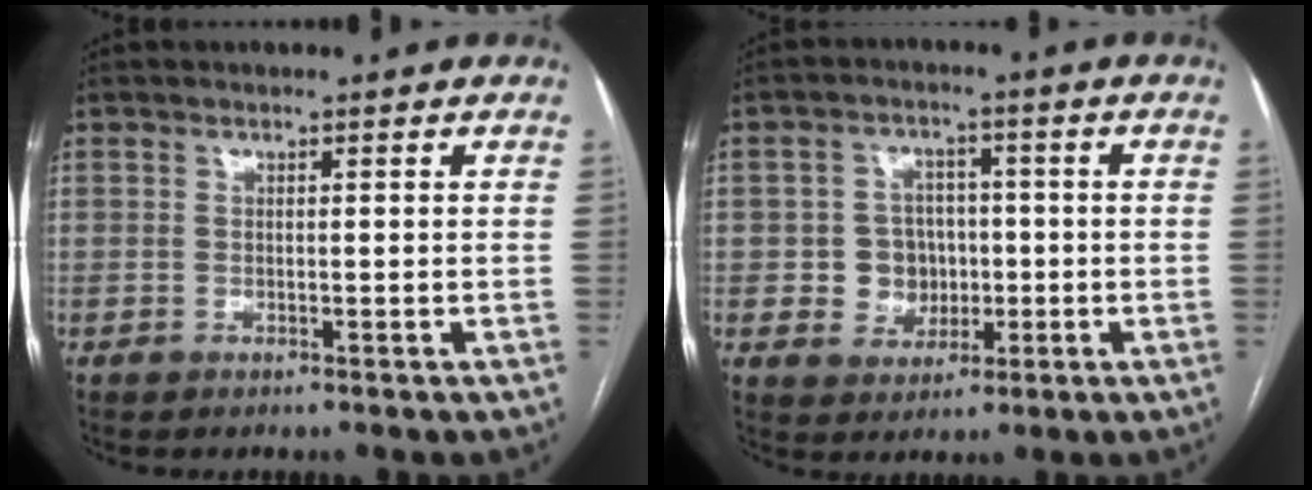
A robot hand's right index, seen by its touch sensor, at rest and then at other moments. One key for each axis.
{"total": 6.5, "fx": -0.6, "fy": 6.0, "fz": 2.2, "tx": -0.037, "ty": 0.017, "tz": -0.003}